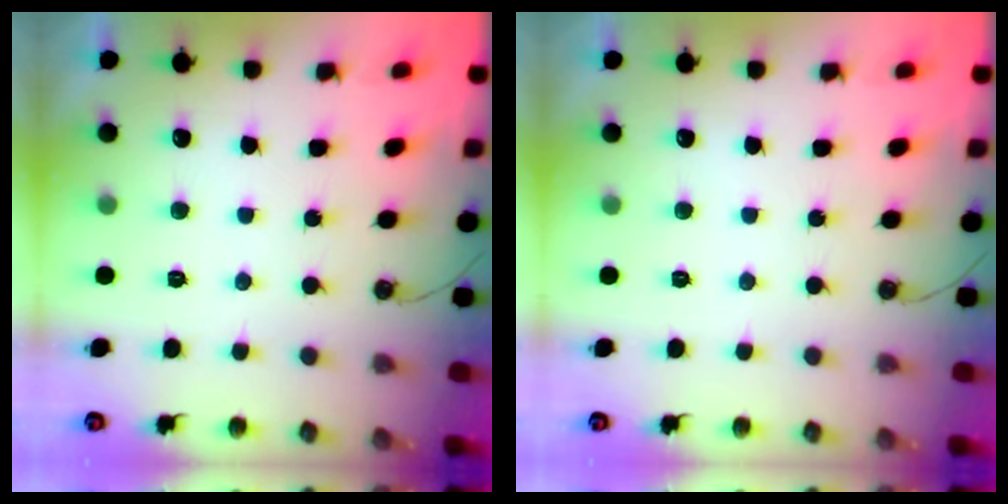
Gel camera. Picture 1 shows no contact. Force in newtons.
{"total": 0.0}